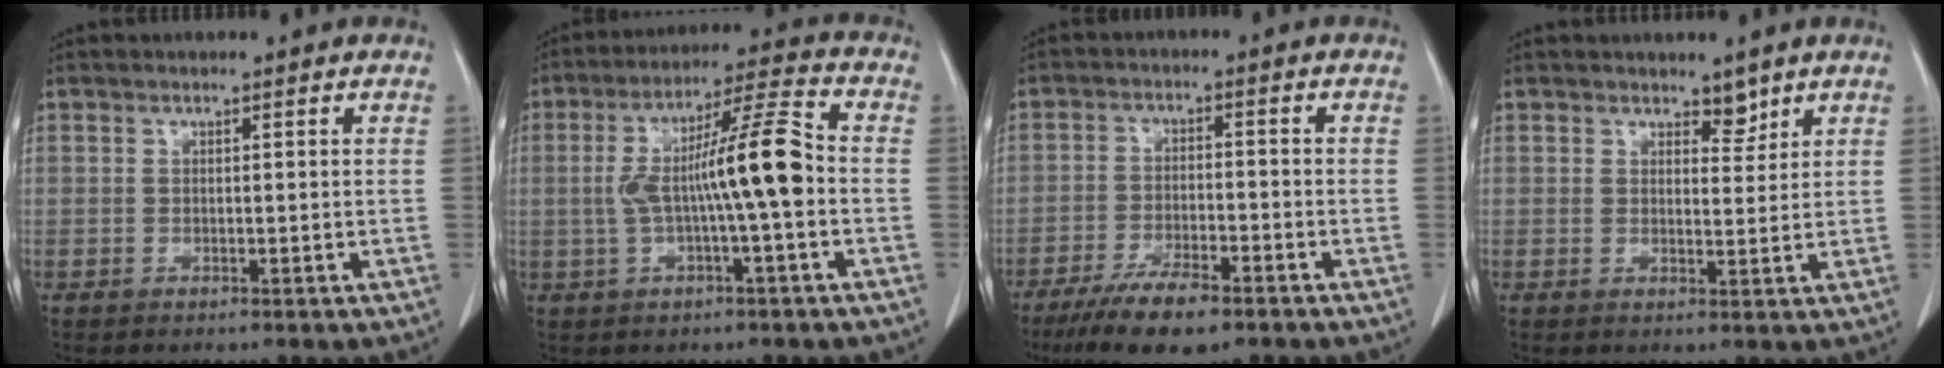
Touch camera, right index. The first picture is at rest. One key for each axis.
{"total": 11.4, "fx": -1.0, "fy": 0.6, "fz": 11.3, "tx": -0.203, "ty": 0.027, "tz": -0.022}
{"total": 9.1, "fx": -6.5, "fy": 2.0, "fz": 6.0, "tx": -0.105, "ty": -0.017, "tz": -0.110}
{"total": 2.4, "fx": 1.9, "fy": 1.1, "fz": 0.8, "tx": -0.006, "ty": -0.005, "tz": 0.028}